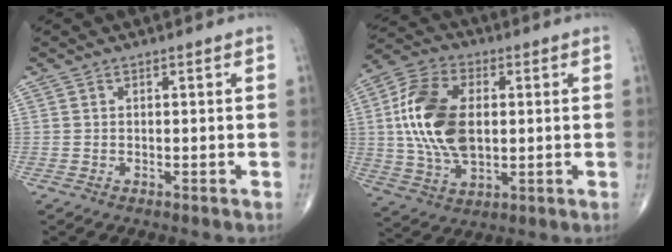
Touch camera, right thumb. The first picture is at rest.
{"total": 16.6, "force": [1.4, 9.9, 13.3], "torque": [-0.256, 0.005, 0.027]}